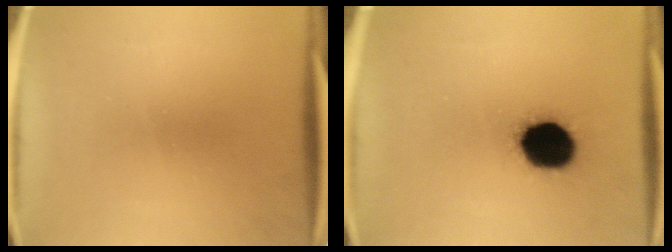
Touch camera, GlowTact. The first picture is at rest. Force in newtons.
{"total": 15.2}